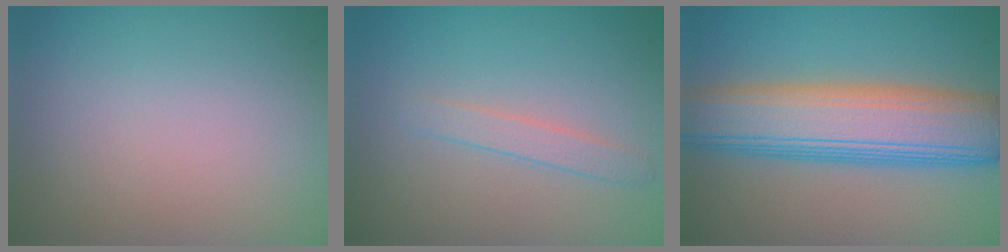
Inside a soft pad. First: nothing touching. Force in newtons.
{"total": 1.6, "press": 1.6, "slide": 0.1}
{"total": 9.7, "press": 9.7, "slide": 0.4}